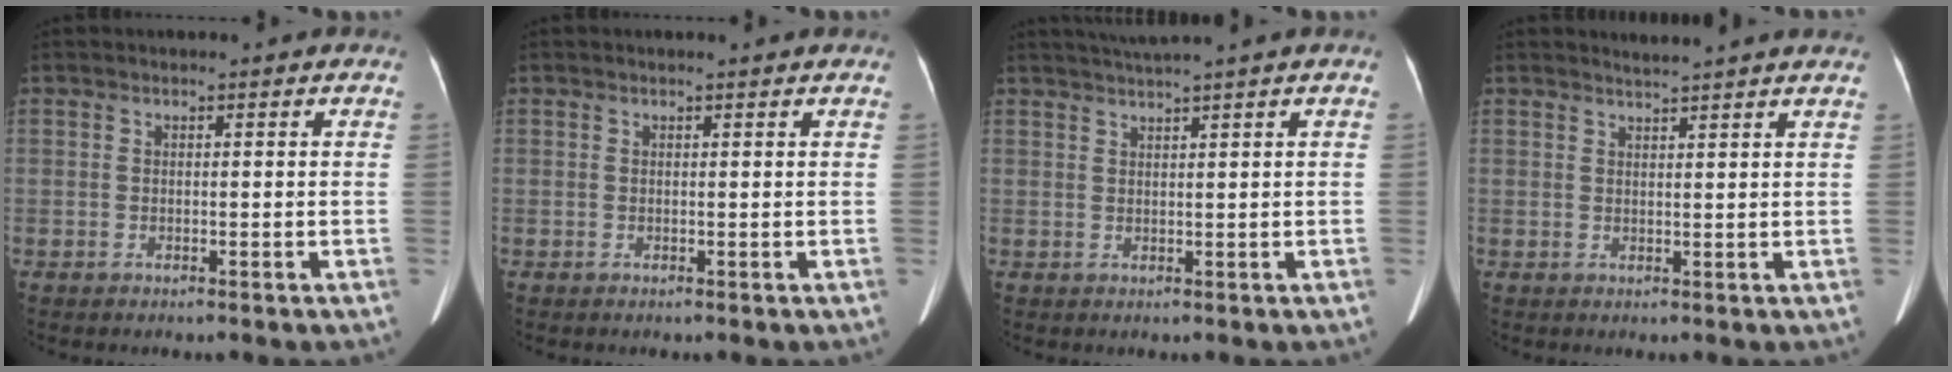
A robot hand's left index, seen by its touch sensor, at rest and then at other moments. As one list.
[{"total": 0.7, "force": [0.7, -0.1, 0.1], "torque": [-0.006, -0.002, 0.007]}, {"total": 3.7, "force": [3.0, -1.4, 1.6], "torque": [-0.026, 0.010, 0.057]}, {"total": 3.8, "force": [3.6, -0.8, 1.0], "torque": [-0.016, 0.009, 0.043]}]